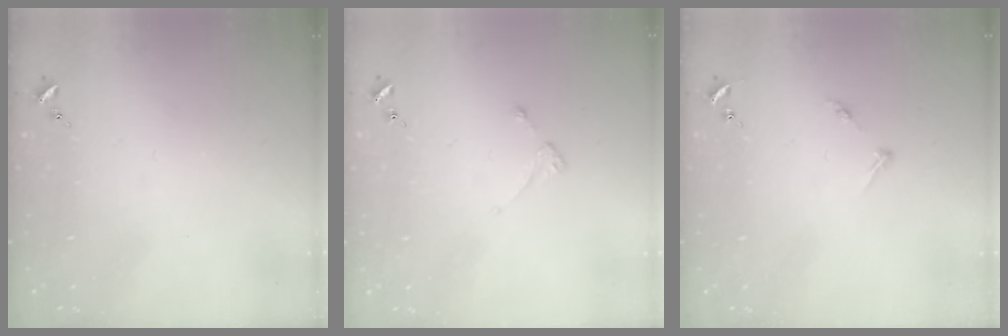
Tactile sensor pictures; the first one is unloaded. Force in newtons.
{"total": 2.2, "press": 2.1, "slide": 0.4}
{"total": 5.2, "press": 5.2, "slide": 0.6}